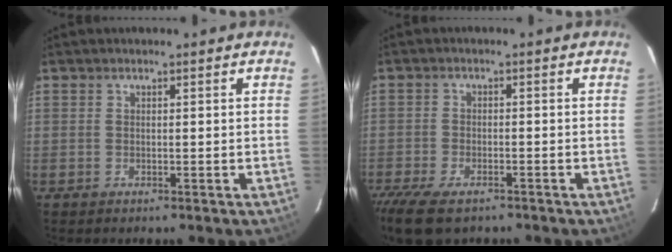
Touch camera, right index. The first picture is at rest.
{"total": 9.7, "force": [-7.3, 3.9, 5.1], "torque": [-0.133, -0.034, -0.132]}